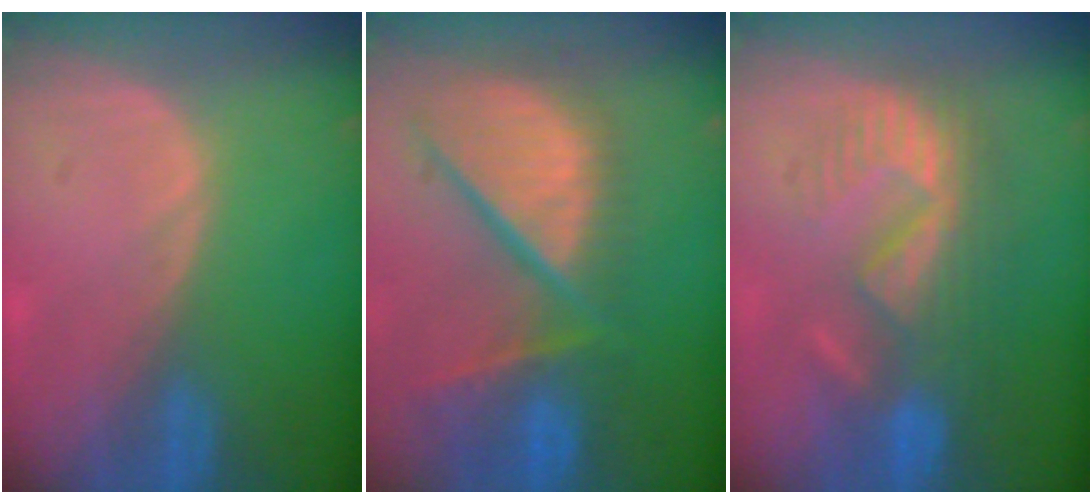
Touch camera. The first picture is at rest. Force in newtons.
{"total": 13.1, "press": 10.9, "slide": 7.2}
{"total": 8.9, "press": 8.4, "slide": 3.0}